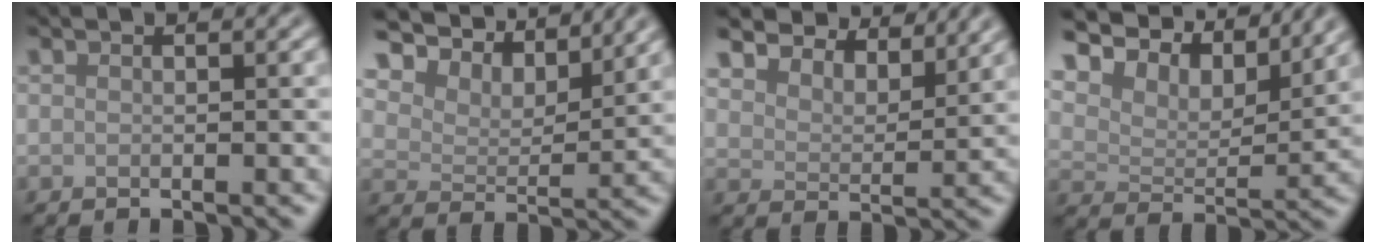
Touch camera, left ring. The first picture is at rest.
{"total": 7.9, "force": [6.3, 3.1, 3.7], "torque": [-0.075, 0.008, 0.086]}
{"total": 7.1, "force": [6.5, 2.1, 2.1], "torque": [-0.053, -0.008, 0.105]}
{"total": 9.1, "force": [7.3, 3.5, 4.3], "torque": [-0.088, 0.009, 0.105]}